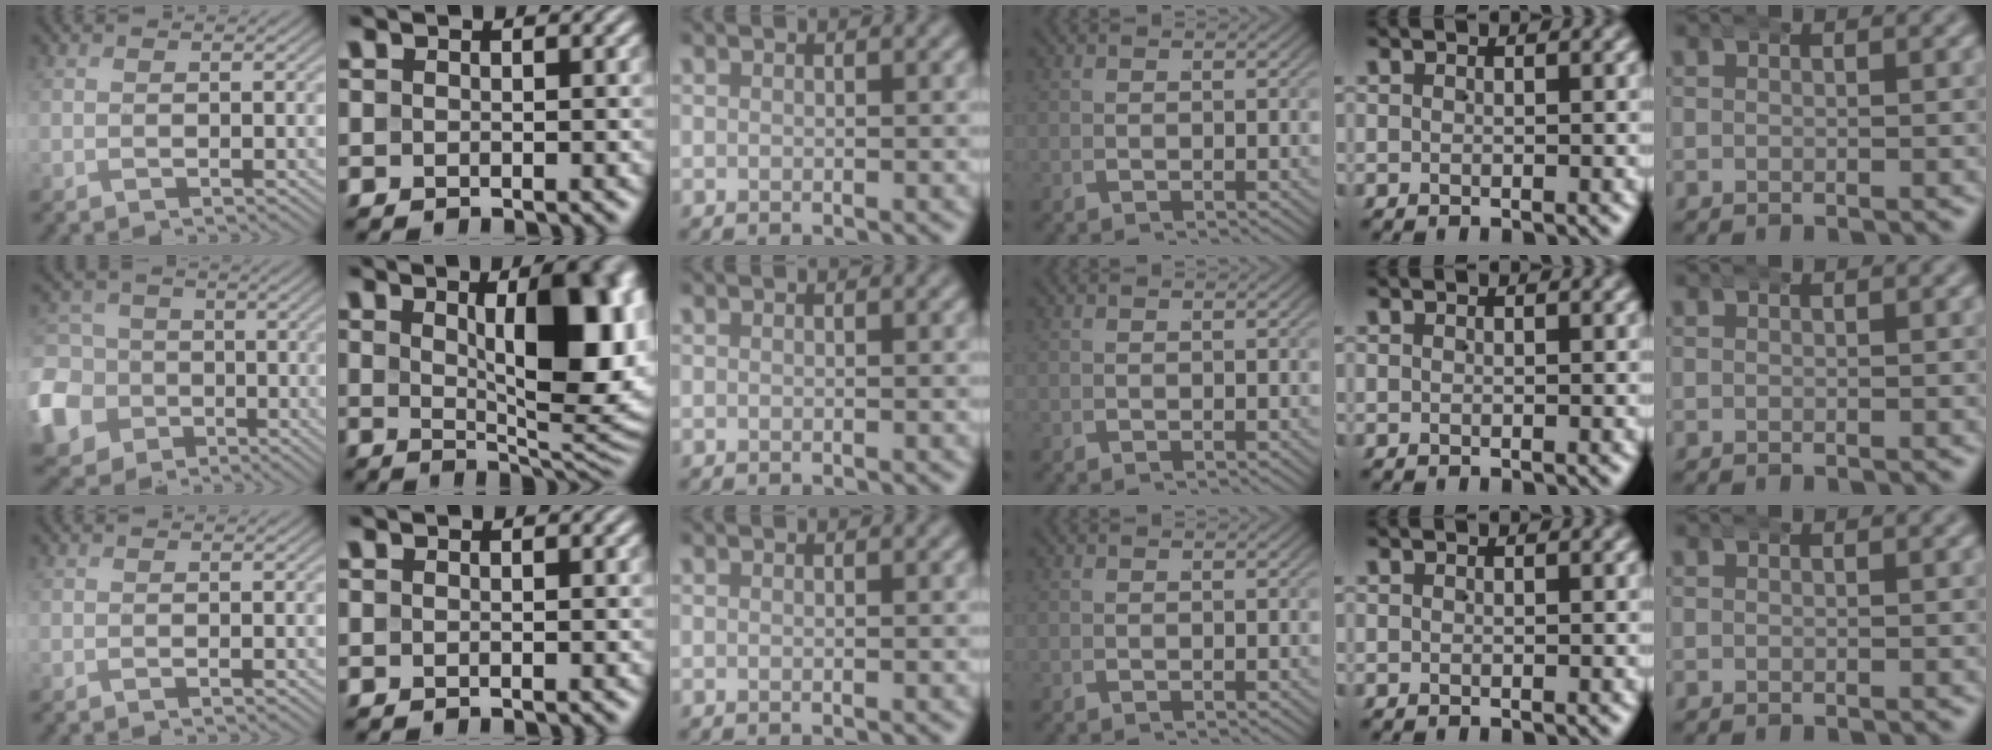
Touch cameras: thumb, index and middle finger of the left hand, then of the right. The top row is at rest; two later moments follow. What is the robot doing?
{"motion": "wrap", "object": "aluminum foil"}